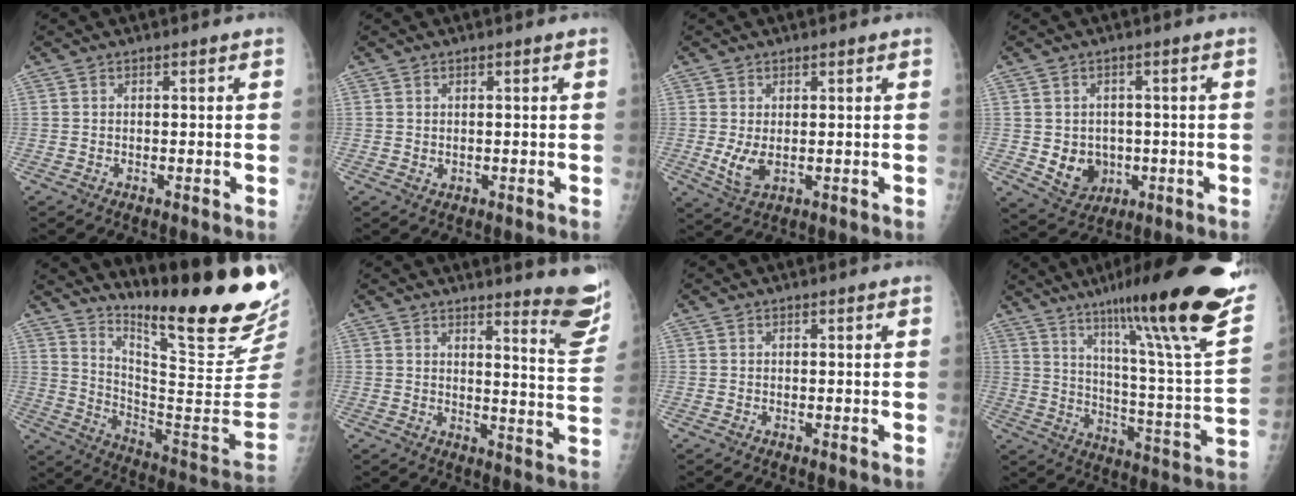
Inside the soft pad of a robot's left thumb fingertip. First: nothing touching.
{"total": 0.9, "force": [0.5, 0.7, 0.3], "torque": [0.004, -0.003, 0.007]}
{"total": 4.2, "force": [0.5, 2.5, 3.4], "torque": [-0.063, -0.014, 0.016]}
{"total": 7.0, "force": [-0.7, 6.0, 3.5], "torque": [-0.027, -0.002, 0.007]}
{"total": 27.2, "force": [21.7, 2.6, 16.2], "torque": [-0.222, -0.177, 0.312]}
{"total": 10.5, "force": [9.0, 0.8, 5.4], "torque": [-0.048, -0.095, 0.100]}
{"total": 0.0}
{"total": 30.3, "force": [18.8, 3.3, 23.5], "torque": [-0.311, -0.067, 0.279]}